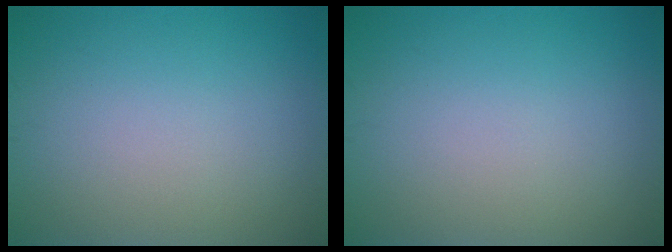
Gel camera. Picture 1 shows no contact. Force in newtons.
{"total": 0.0}